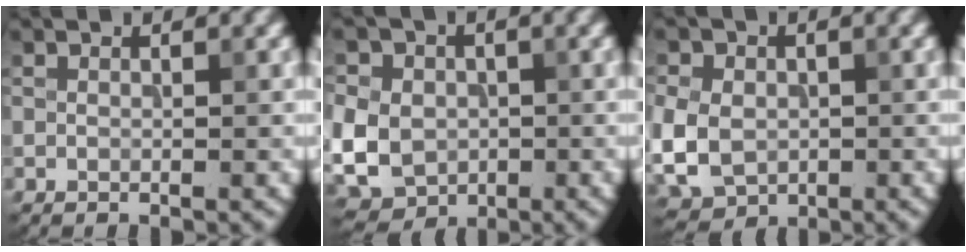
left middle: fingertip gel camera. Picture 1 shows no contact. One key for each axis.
{"total": 8.8, "fx": -0.8, "fy": 7.8, "fz": 4.1, "tx": -0.095, "ty": 0.002, "tz": -0.047}
{"total": 7.9, "fx": -1.0, "fy": 6.7, "fz": 4.2, "tx": -0.096, "ty": -0.007, "tz": -0.038}